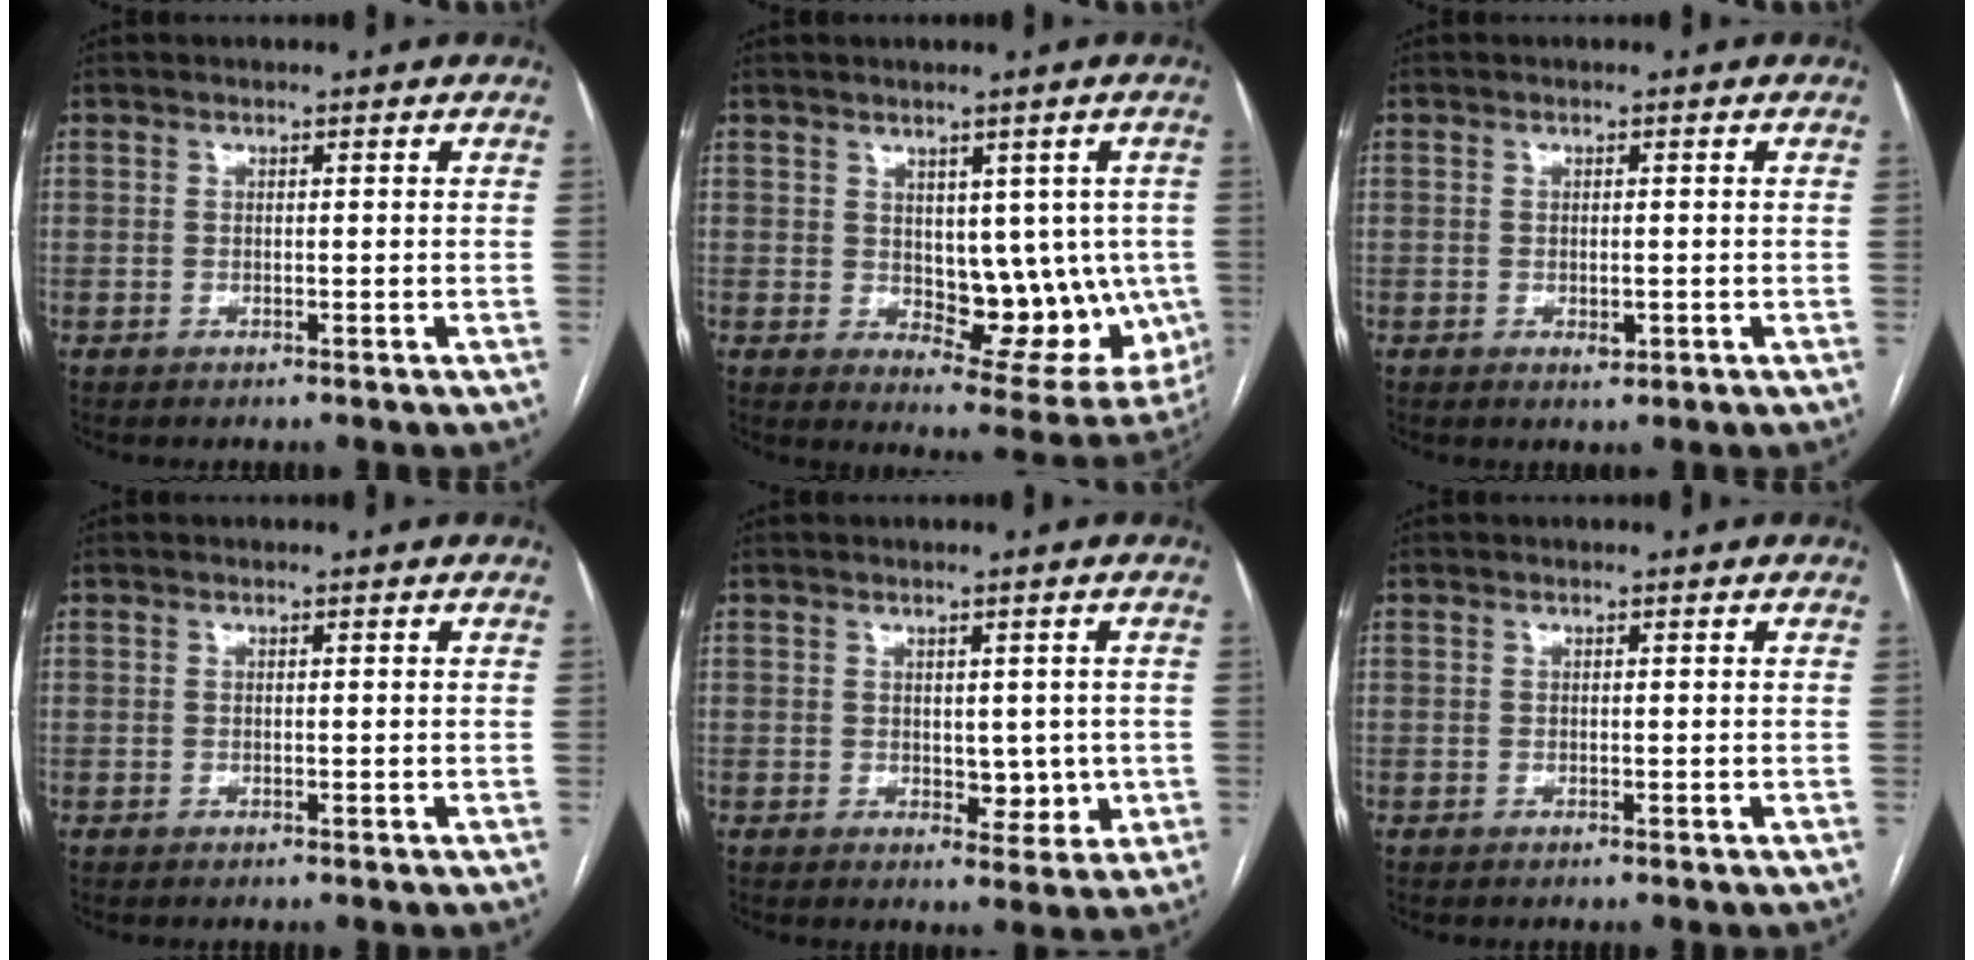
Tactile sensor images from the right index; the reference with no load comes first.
{"total": 12.1, "force": [-0.1, 6.3, 10.4], "torque": [-0.112, 0.001, 0.021]}
{"total": 1.5, "force": [-0.4, 0.7, 1.2], "torque": [-0.021, -0.003, -0.002]}
{"total": 0.0}
{"total": 4.2, "force": [-0.1, 2.6, 3.3], "torque": [-0.034, -0.002, 0.008]}
{"total": 0.0}